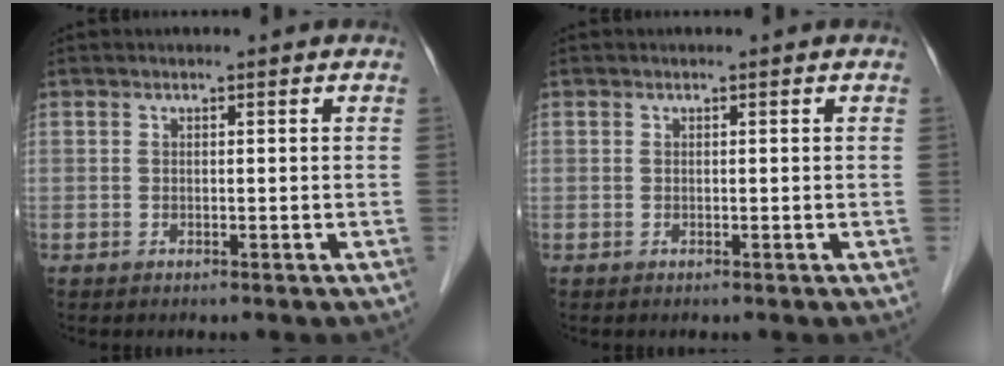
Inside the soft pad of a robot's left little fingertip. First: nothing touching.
{"total": 0.0}